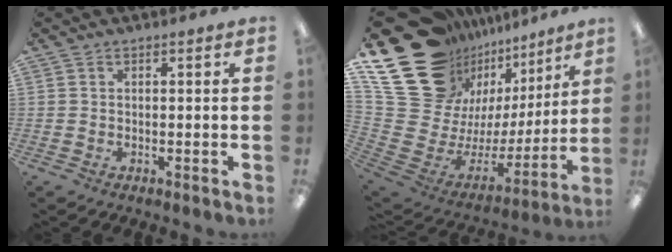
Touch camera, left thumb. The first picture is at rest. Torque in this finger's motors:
{"motor_torque": [2.46, 1.63, 0.89, -1.88, 0.06]}